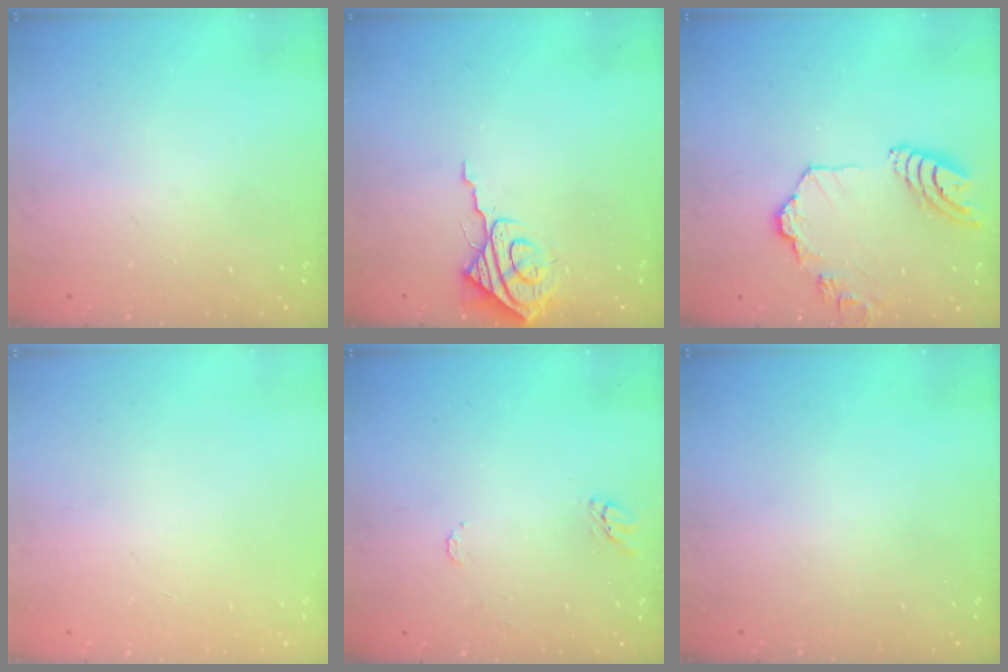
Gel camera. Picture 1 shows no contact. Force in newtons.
{"total": 7.6, "press": 7.6, "slide": 0.5}
{"total": 14.2, "press": 14.1, "slide": 1.6}
{"total": 0.0}
{"total": 4.4, "press": 4.3, "slide": 0.4}
{"total": 0.0}